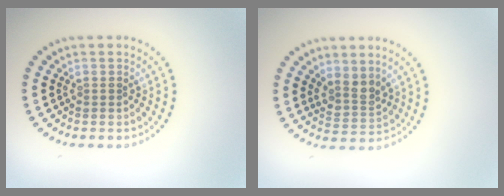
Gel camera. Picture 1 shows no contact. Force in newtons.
{"total": 2.4, "press": 1.9, "slide": 1.5}